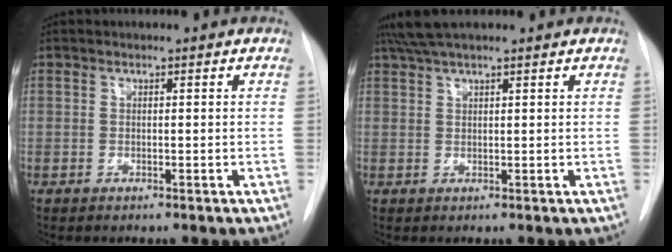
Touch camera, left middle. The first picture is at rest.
{"total": 5.4, "force": [4.5, 0.5, 2.9], "torque": [-0.052, 0.035, 0.082]}